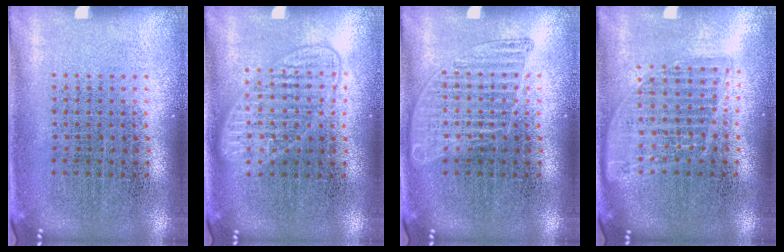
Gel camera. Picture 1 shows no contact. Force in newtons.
{"total": 1.4, "press": 1.4, "slide": 0.3}
{"total": 1.6, "press": 1.6, "slide": 0.2}
{"total": 1.6, "press": 1.4, "slide": 0.8}